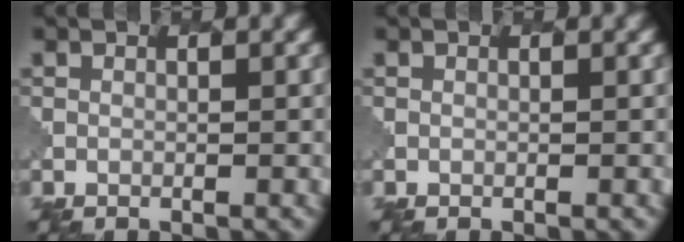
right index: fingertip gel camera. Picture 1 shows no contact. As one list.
[{"total": 0.0}]